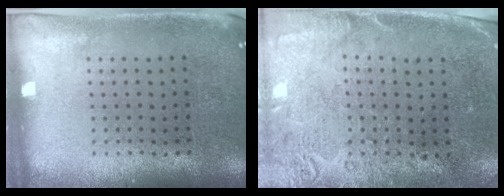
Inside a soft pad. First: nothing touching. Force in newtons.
{"total": 2.8, "press": 2.3, "slide": 1.5}